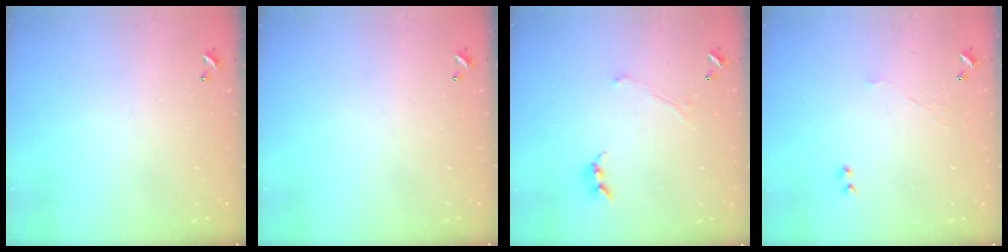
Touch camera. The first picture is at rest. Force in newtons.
{"total": 0.0}
{"total": 1.3, "press": 1.2, "slide": 0.5}
{"total": 2.4, "press": 2.3, "slide": 0.6}